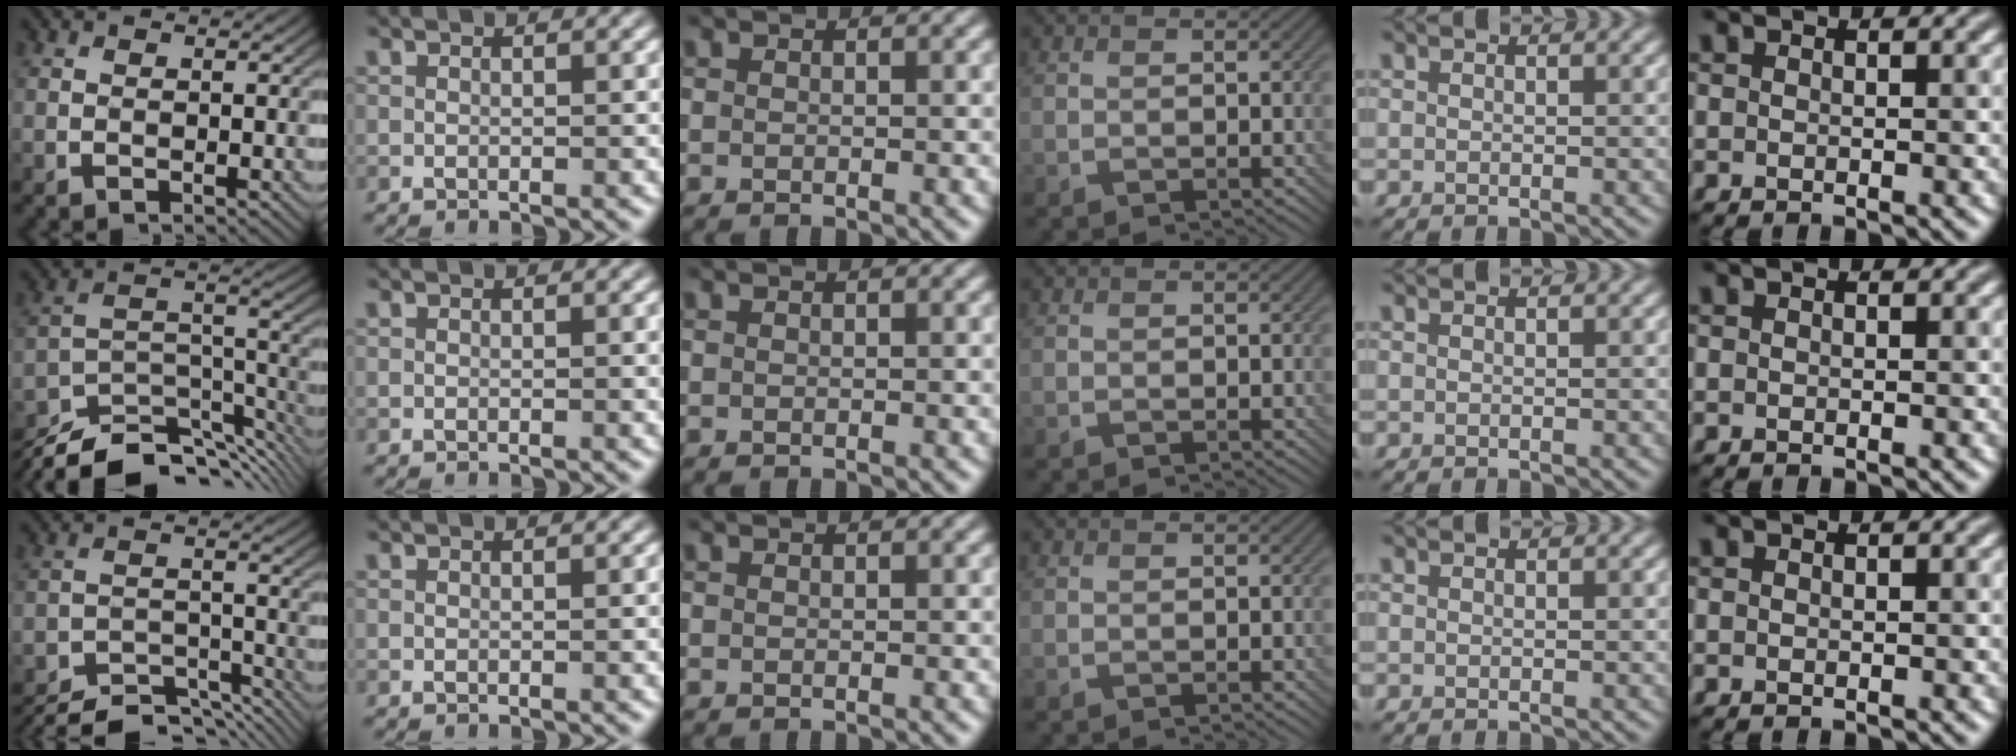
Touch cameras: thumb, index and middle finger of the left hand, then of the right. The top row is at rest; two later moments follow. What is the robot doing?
{"motion": "insert", "object": "bottle cap"}